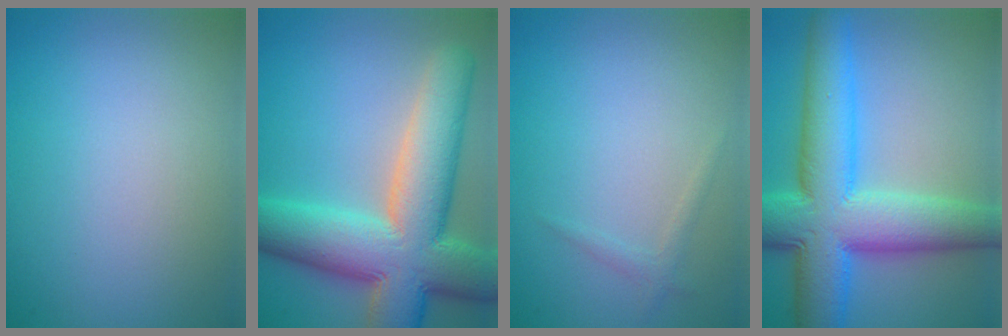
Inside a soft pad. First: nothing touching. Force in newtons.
{"total": 13.0, "press": 12.9, "slide": 1.0}
{"total": 0.9, "press": 0.9, "slide": 0.0}
{"total": 11.5, "press": 11.5, "slide": 0.4}